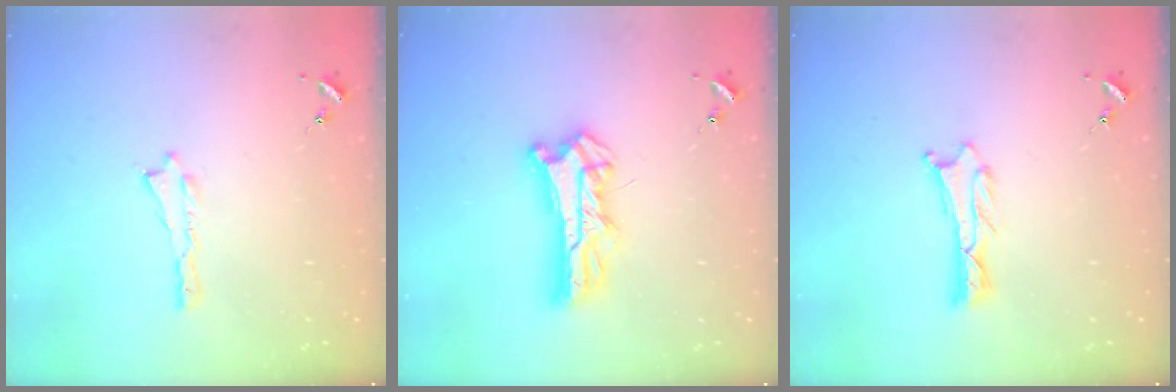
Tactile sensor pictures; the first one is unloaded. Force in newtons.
{"total": 9.5, "press": 9.5, "slide": 0.8}
{"total": 1.2, "press": 1.2, "slide": 0.0}